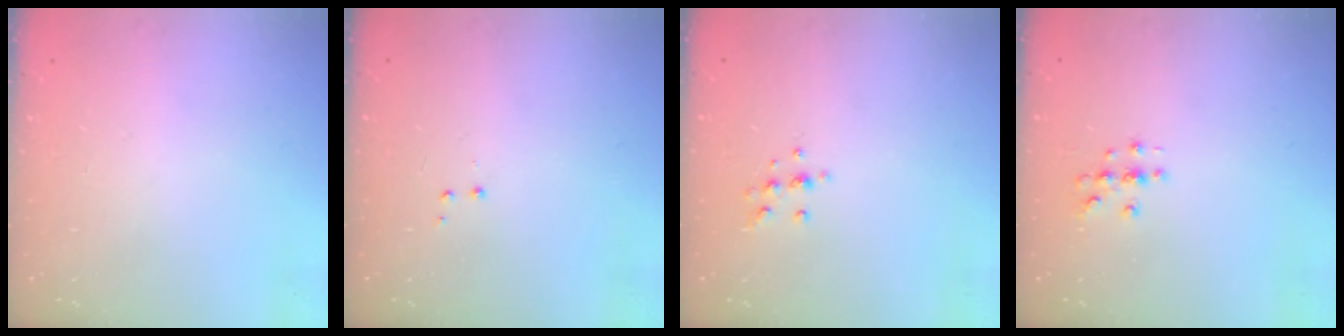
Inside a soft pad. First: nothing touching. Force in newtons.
{"total": 2.9, "press": 2.8, "slide": 0.7}
{"total": 7.0, "press": 6.9, "slide": 0.7}
{"total": 3.4, "press": 3.4, "slide": 0.4}